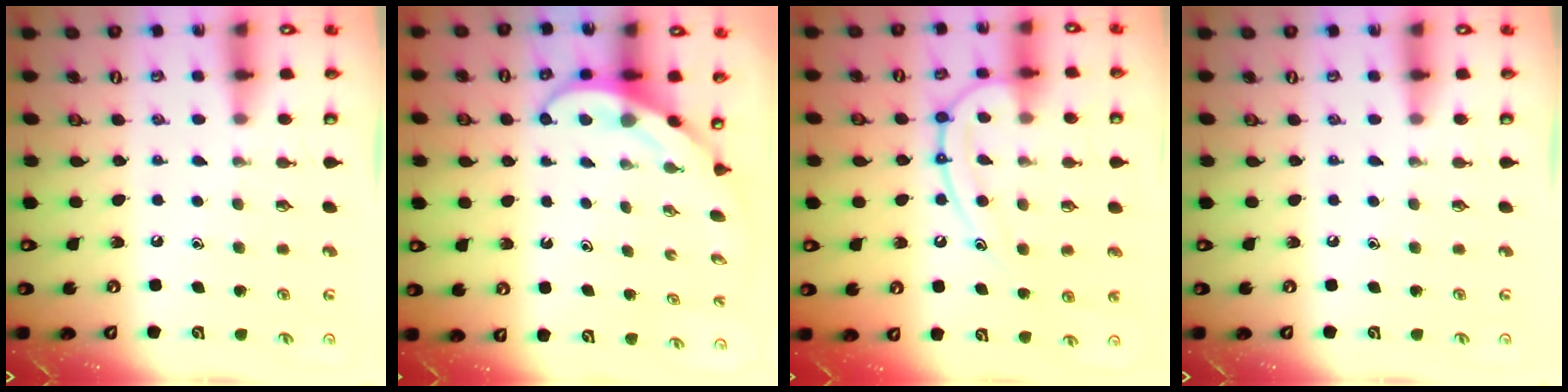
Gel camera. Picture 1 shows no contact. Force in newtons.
{"total": 4.0, "press": 3.9, "slide": 0.4}
{"total": 17.0, "press": 16.9, "slide": 1.7}
{"total": 0.0}